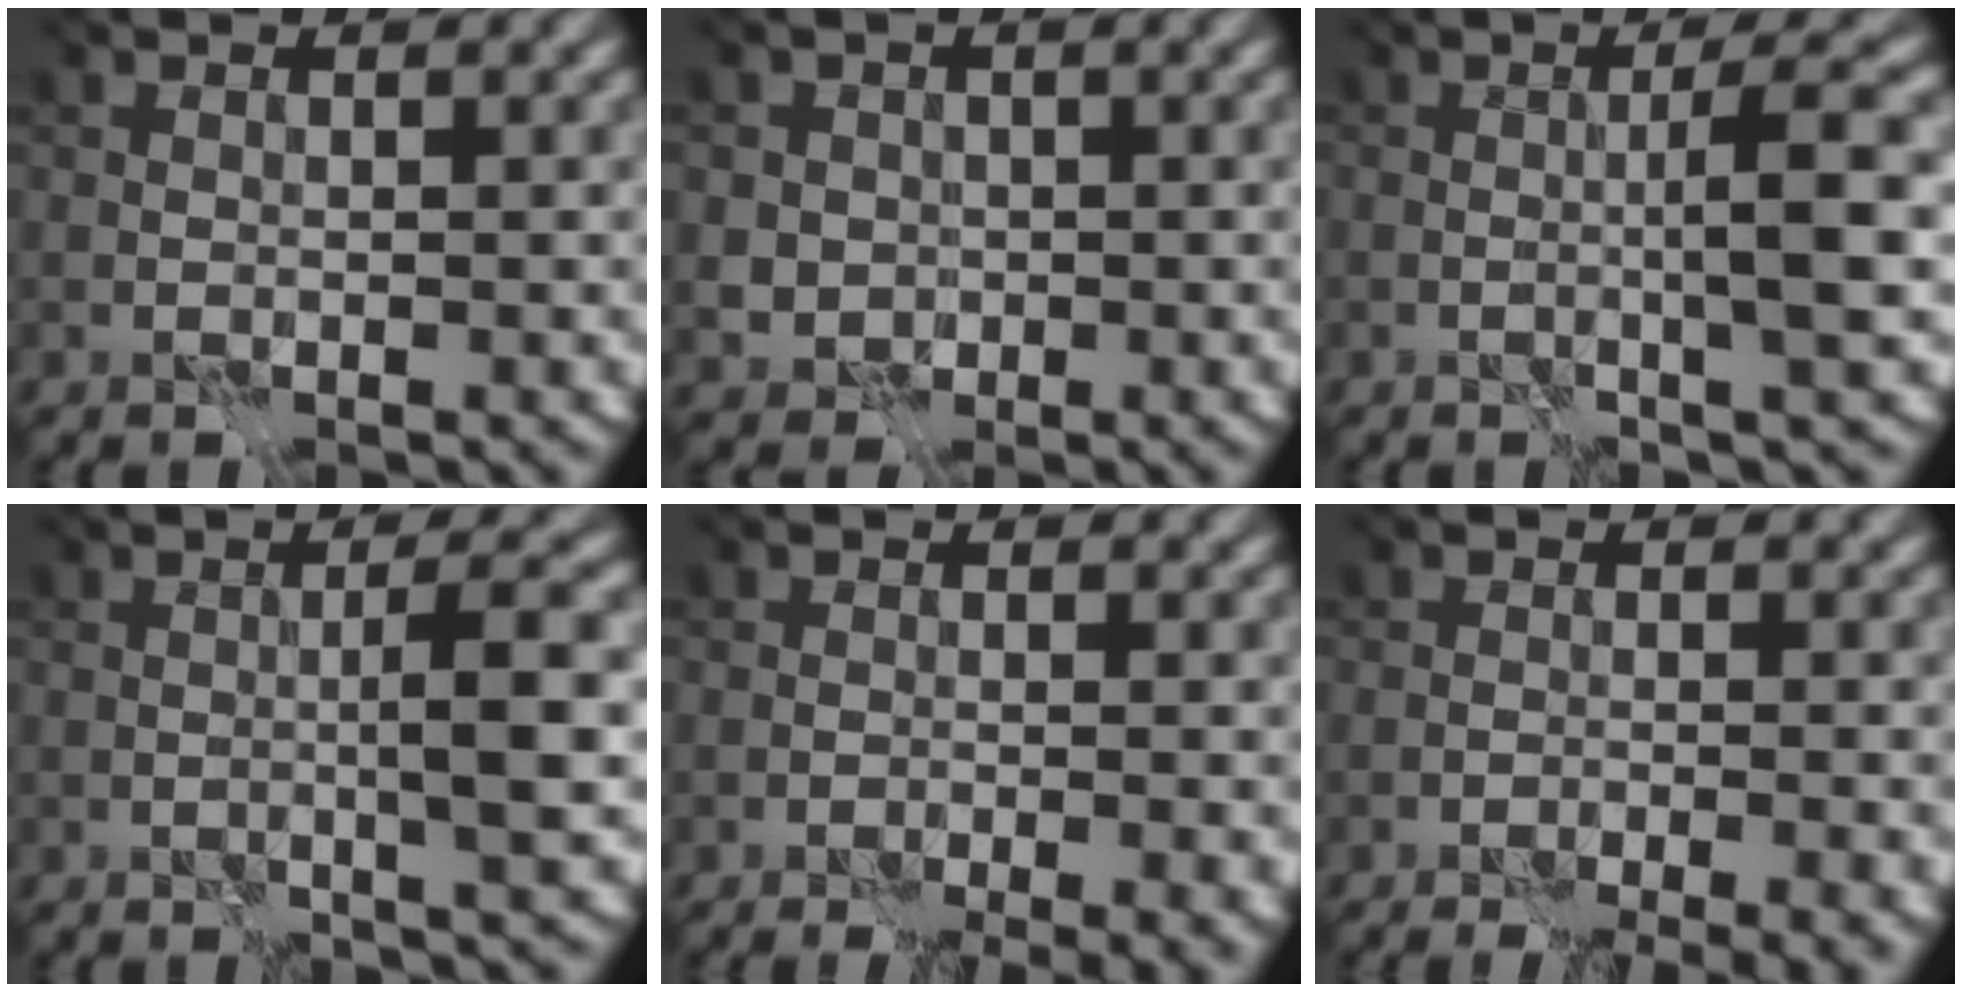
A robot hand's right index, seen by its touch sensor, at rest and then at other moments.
{"total": 2.9, "force": [0.4, 2.8, 0.5], "torque": [-0.016, 0.005, 0.001]}
{"total": 4.0, "force": [-0.5, -0.2, 4.0], "torque": [-0.065, 0.008, -0.010]}
{"total": 3.6, "force": [-0.5, -0.1, 3.5], "torque": [-0.057, 0.007, -0.011]}
{"total": 3.4, "force": [-1.3, 1.3, 2.8], "torque": [-0.027, -0.006, -0.021]}
{"total": 4.4, "force": [-2.1, 1.6, 3.5], "torque": [-0.030, 0.001, -0.027]}